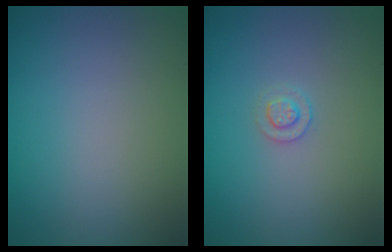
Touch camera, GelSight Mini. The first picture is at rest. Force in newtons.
{"total": 1.3, "press": 1.2, "slide": 0.3}